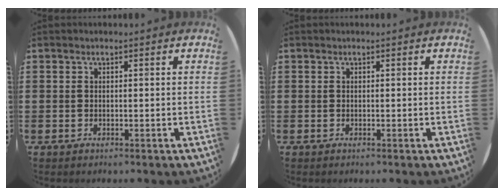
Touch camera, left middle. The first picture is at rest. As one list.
[{"total": 0.0}]